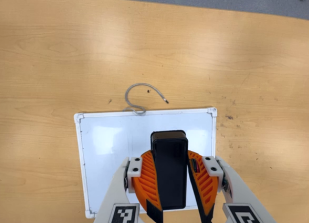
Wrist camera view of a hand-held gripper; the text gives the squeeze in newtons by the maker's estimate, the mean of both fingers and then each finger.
{"total": 9.8, "left": 9.3, "right": 10.3}